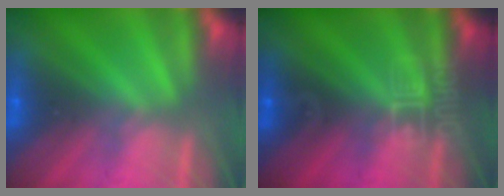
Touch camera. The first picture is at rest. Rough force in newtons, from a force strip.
{"total": 3.2}